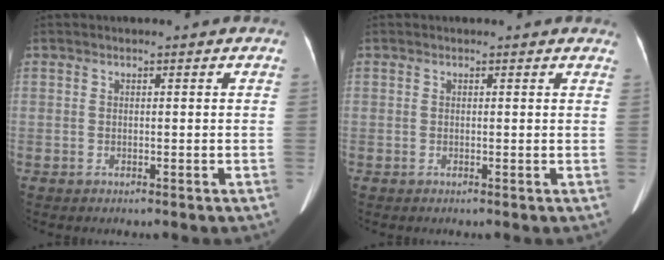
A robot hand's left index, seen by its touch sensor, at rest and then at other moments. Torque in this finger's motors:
{"motor_torque": [0.05, 0.11, -0.03, 0.01]}